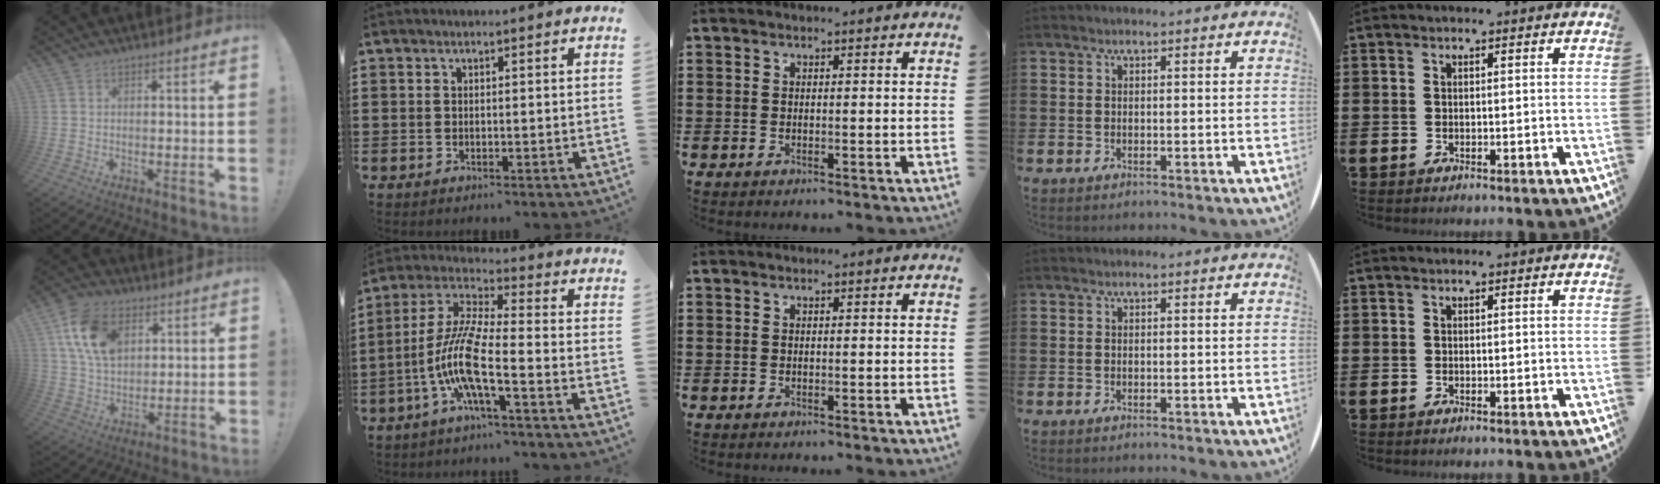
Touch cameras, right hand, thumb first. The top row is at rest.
{"thumb": {"total": 15.6, "force": [6.4, 10.9, 9.2], "torque": [-0.153, -0.014, 0.126]}, "index": {"total": 10.6, "force": [-4.6, 1.3, 9.4], "torque": [-0.232, -0.027, -0.099]}}